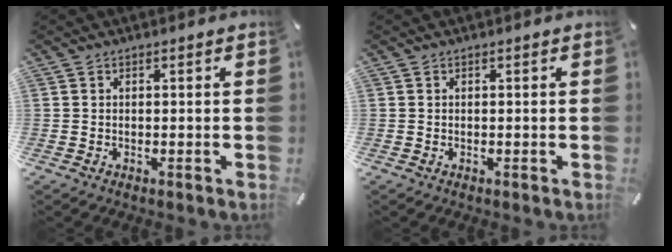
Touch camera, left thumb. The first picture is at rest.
{"total": 0.0}